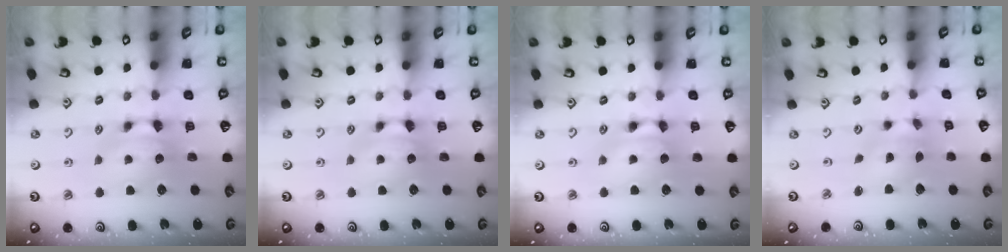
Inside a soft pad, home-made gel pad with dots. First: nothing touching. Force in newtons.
{"total": 0.0}
{"total": 1.6, "press": 1.6, "slide": 0.2}
{"total": 2.1, "press": 1.6, "slide": 1.3}